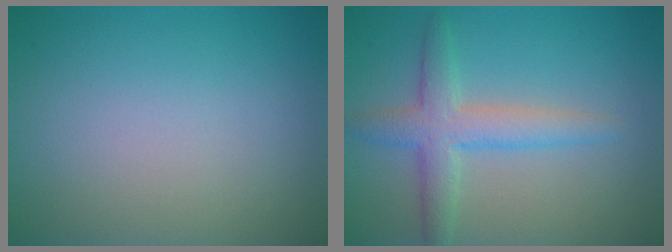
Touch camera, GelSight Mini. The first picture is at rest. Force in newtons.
{"total": 3.8, "press": 3.8, "slide": 0.2}